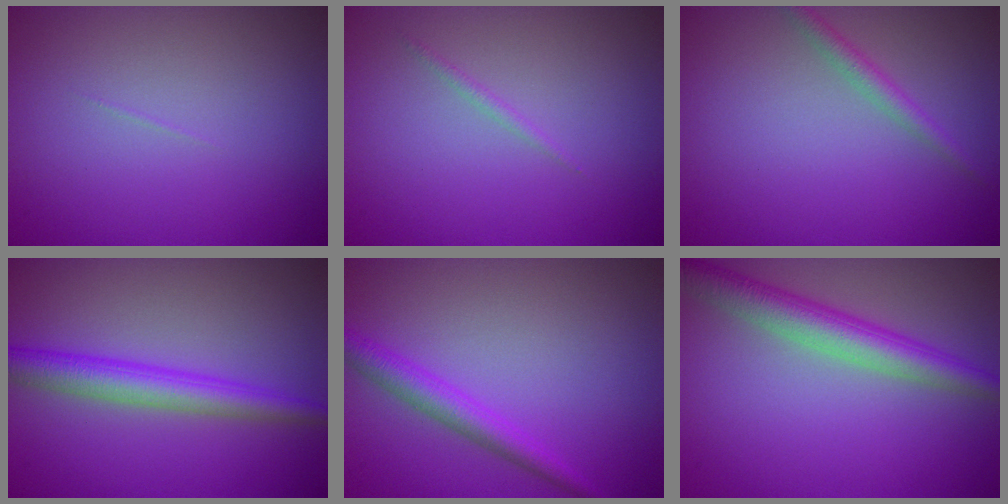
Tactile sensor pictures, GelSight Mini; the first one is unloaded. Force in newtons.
{"total": 0.6, "press": 0.6, "slide": 0.0}
{"total": 1.6, "press": 1.6, "slide": 0.0}
{"total": 4.0, "press": 4.0, "slide": 0.1}
{"total": 2.7, "press": 2.7, "slide": 0.1}
{"total": 4.7, "press": 4.7, "slide": 0.1}